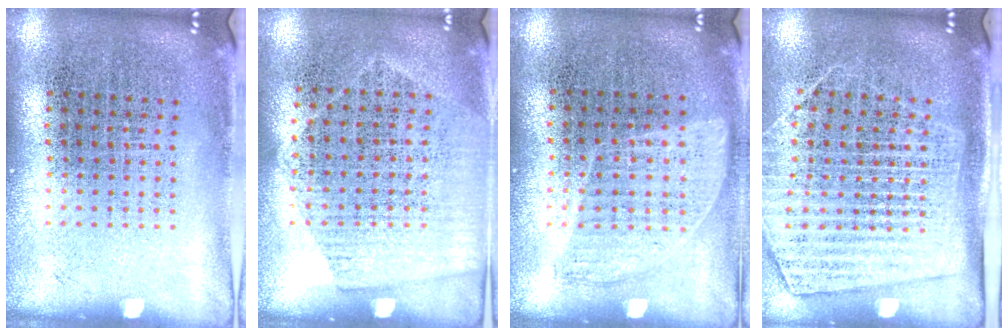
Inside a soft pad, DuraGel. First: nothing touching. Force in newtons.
{"total": 1.4, "press": 1.1, "slide": 0.7}
{"total": 0.9, "press": 0.8, "slide": 0.4}
{"total": 1.8, "press": 1.5, "slide": 1.0}